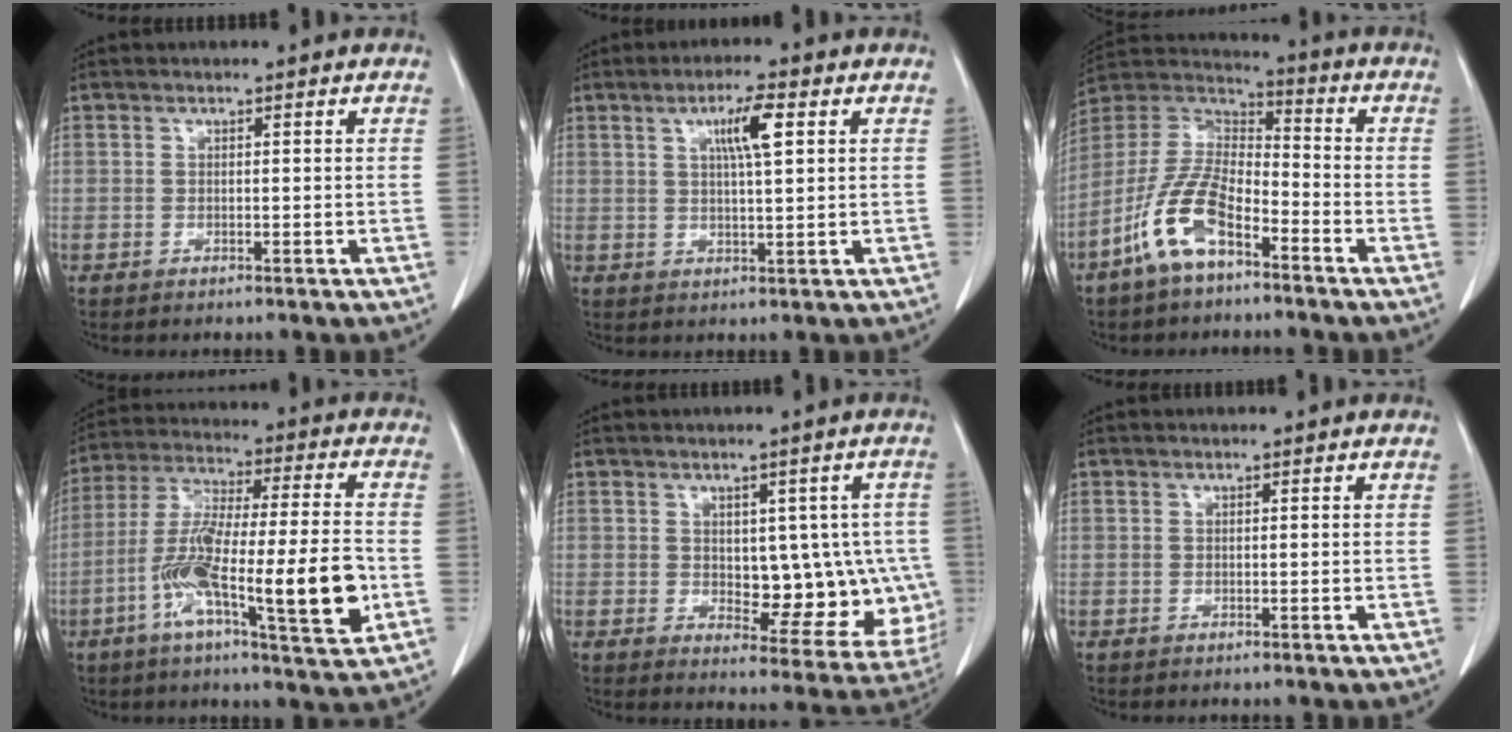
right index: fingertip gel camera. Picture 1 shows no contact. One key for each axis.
{"total": 5.5, "fx": 2.0, "fy": 0.4, "fz": 5.1, "tx": -0.089, "ty": 0.003, "tz": 0.034}
{"total": 12.2, "fx": -6.7, "fy": 4.5, "fz": 9.1, "tx": -0.202, "ty": 0.006, "tz": -0.131}
{"total": 18.4, "fx": -5.5, "fy": 2.3, "fz": 17.4, "tx": -0.306, "ty": -0.003, "tz": -0.090}
{"total": 11.5, "fx": -0.1, "fy": 6.0, "fz": 9.8, "tx": -0.100, "ty": 0.008, "tz": 0.017}
{"total": 0.0}